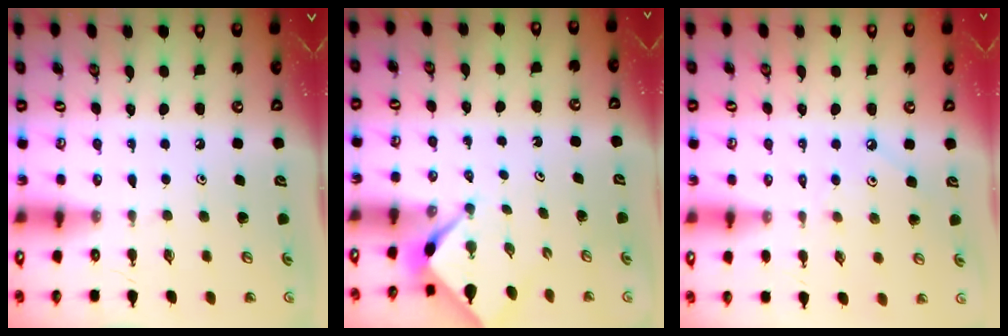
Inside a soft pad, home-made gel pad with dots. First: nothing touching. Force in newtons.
{"total": 2.4, "press": 2.3, "slide": 0.3}
{"total": 2.8, "press": 2.8, "slide": 0.1}